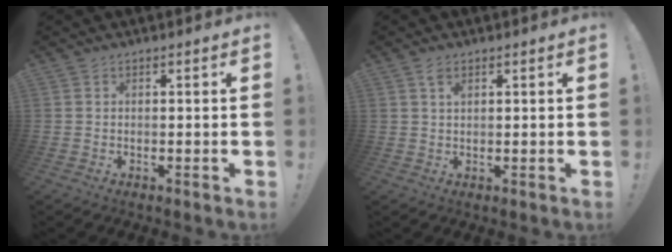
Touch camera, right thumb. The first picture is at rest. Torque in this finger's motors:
{"motor_torque": [-0.08, -0.04, 0.39, -0.04, 0.00]}